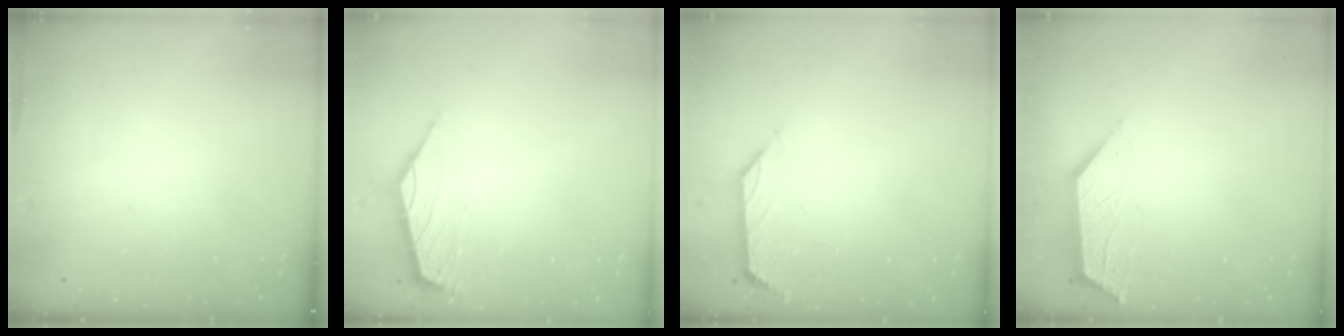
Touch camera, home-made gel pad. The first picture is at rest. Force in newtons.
{"total": 1.8, "press": 1.6, "slide": 0.7}
{"total": 0.5, "press": 0.3, "slide": 0.4}
{"total": 2.7, "press": 2.7, "slide": 0.5}